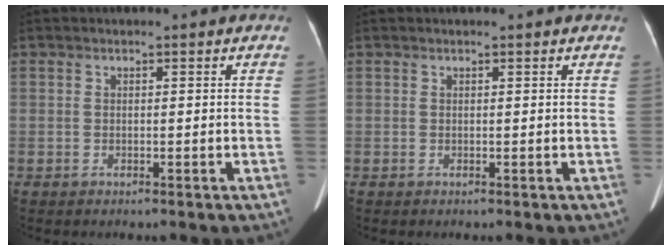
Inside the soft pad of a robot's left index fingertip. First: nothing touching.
{"total": 0.8, "force": [0.7, 0.0, 0.3], "torque": [-0.007, 0.008, 0.009]}